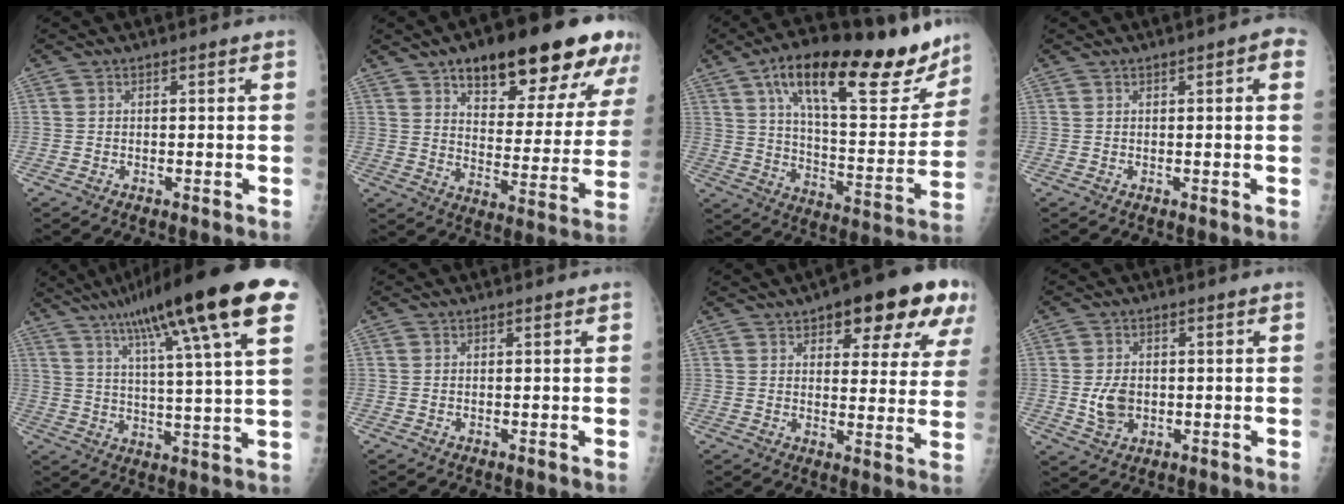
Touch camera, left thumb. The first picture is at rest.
{"total": 24.7, "force": [15.0, 8.6, 17.6], "torque": [-0.204, -0.037, 0.219]}
{"total": 28.3, "force": [17.6, 9.7, 20.0], "torque": [-0.260, -0.043, 0.273]}
{"total": 3.0, "force": [1.0, 1.0, 2.6], "torque": [-0.029, 0.007, 0.009]}
{"total": 24.5, "force": [13.4, 3.3, 20.3], "torque": [-0.316, -0.010, 0.195]}
{"total": 0.0}
{"total": 17.7, "force": [9.6, 6.7, 13.3], "torque": [-0.133, -0.020, 0.123]}
{"total": 5.3, "force": [-0.4, 4.0, 3.5], "torque": [-0.053, -0.003, 0.001]}